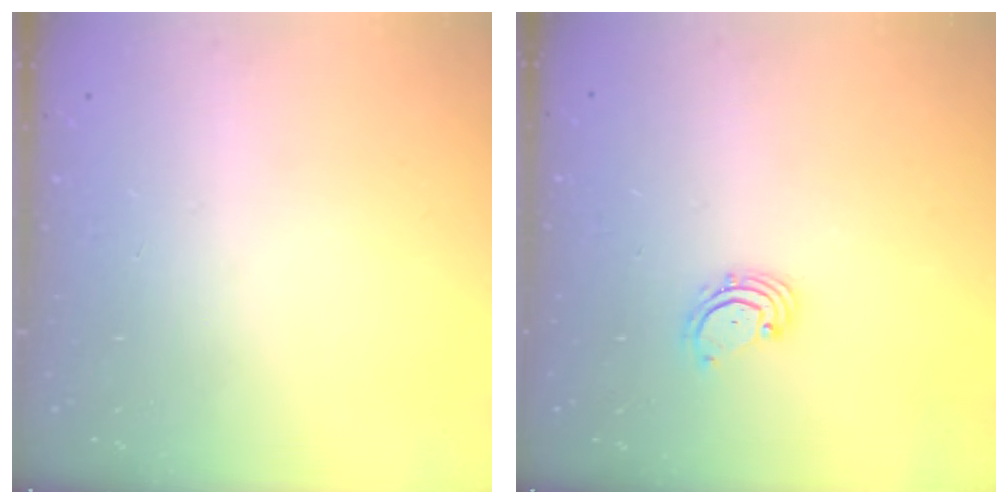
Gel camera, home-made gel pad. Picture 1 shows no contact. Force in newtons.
{"total": 2.2, "press": 2.1, "slide": 0.7}